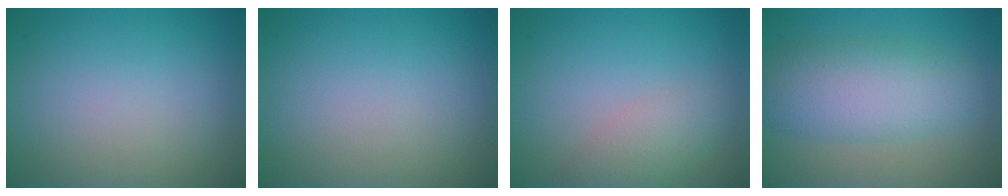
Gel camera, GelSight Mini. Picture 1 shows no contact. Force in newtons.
{"total": 0.0}
{"total": 2.8, "press": 2.8, "slide": 0.1}
{"total": 6.6, "press": 6.6, "slide": 0.2}